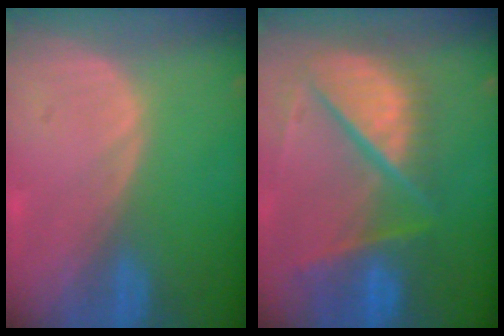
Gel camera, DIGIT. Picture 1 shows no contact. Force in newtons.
{"total": 11.5, "press": 9.6, "slide": 6.4}